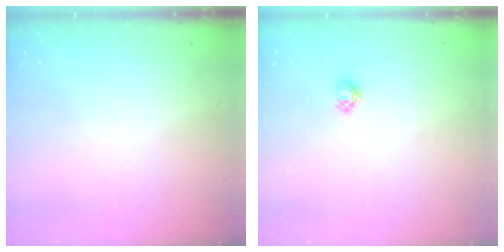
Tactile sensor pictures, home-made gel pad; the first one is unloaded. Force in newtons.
{"total": 4.0, "press": 4.0, "slide": 0.5}